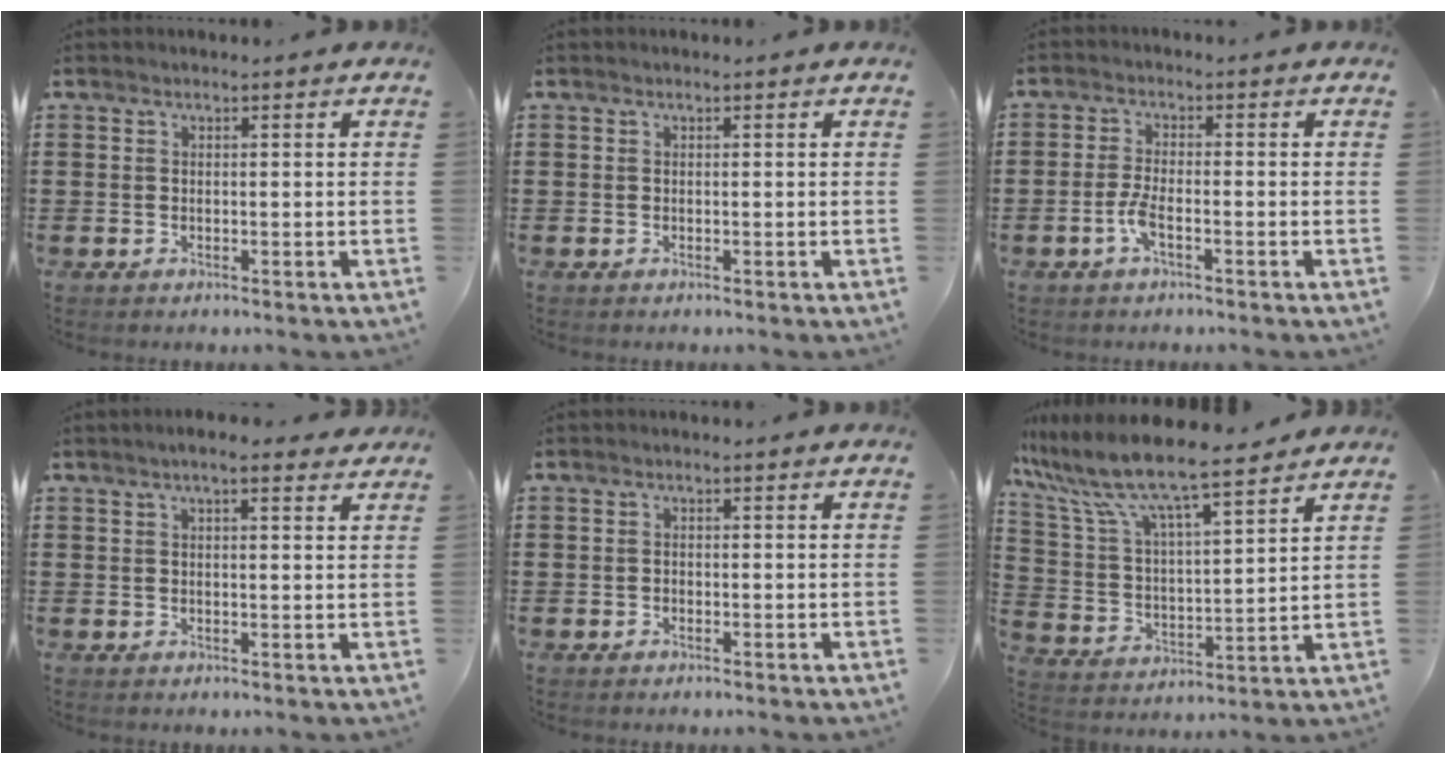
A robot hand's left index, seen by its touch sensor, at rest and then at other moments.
{"total": 0.0}
{"total": 3.4, "force": [-1.6, 0.9, 2.9], "torque": [-0.078, -0.006, -0.036]}
{"total": 3.1, "force": [2.2, 0.5, 2.1], "torque": [-0.045, 0.006, 0.039]}
{"total": 0.5, "force": [-0.3, 0.4, 0.2], "torque": [-0.007, 0.001, -0.006]}
{"total": 9.1, "force": [8.1, 0.7, 4.2], "torque": [-0.115, -0.048, 0.136]}